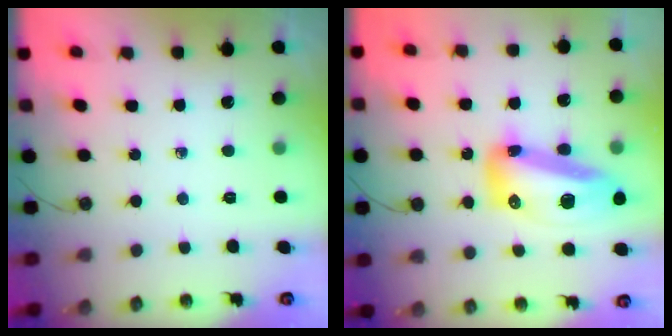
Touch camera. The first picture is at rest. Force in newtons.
{"total": 18.3, "press": 18.3, "slide": 1.5}